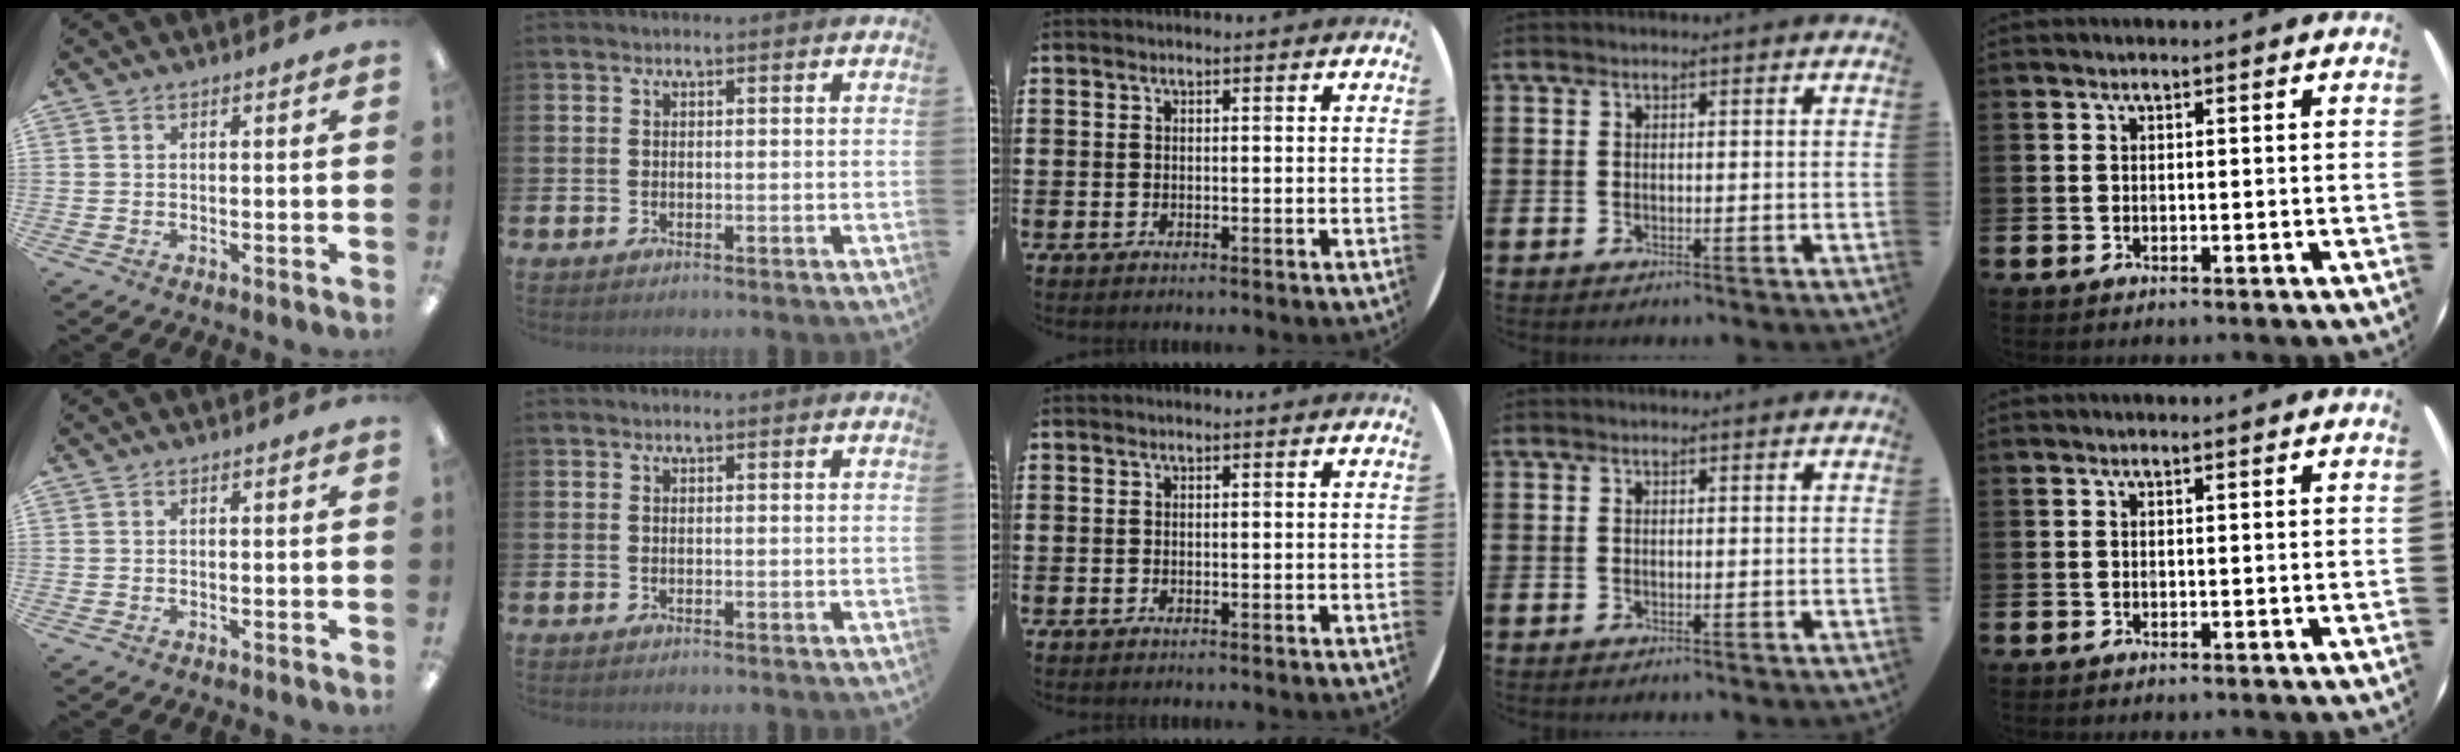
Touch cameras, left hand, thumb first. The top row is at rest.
{}